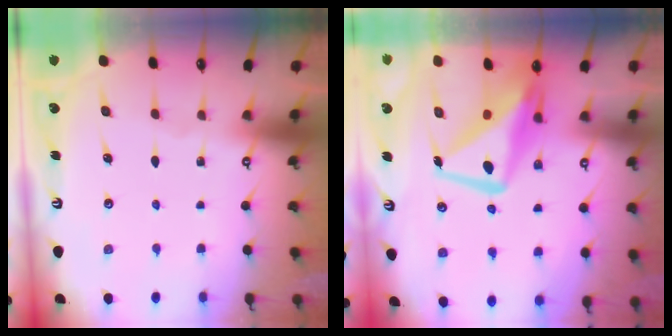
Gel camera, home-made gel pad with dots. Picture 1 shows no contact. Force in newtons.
{"total": 13.0, "press": 12.9, "slide": 1.1}